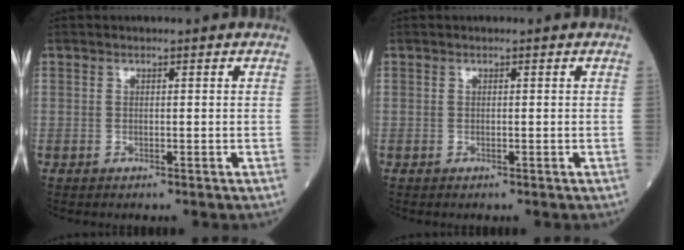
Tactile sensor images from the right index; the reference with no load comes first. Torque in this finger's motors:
{"motor_torque": [0.07, 0.04, 0.01, -0.01]}